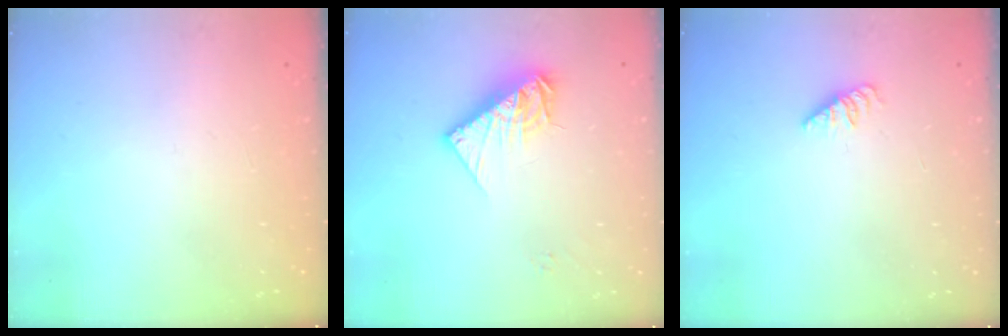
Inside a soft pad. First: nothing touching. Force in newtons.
{"total": 10.4, "press": 10.4, "slide": 0.9}
{"total": 1.1, "press": 1.1, "slide": 0.3}